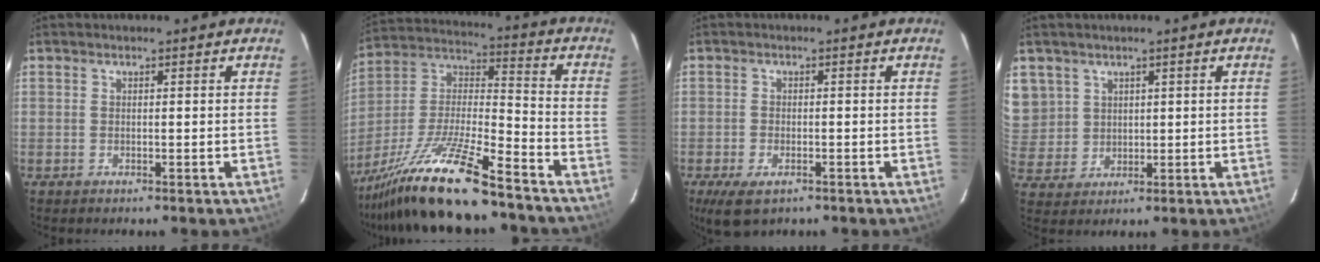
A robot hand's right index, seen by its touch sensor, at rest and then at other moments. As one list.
[{"total": 20.1, "force": [-15.5, 2.3, 12.6], "torque": [-0.251, -0.013, -0.280]}, {"total": 5.5, "force": [-3.2, 2.9, 3.4], "torque": [-0.079, -0.019, -0.055]}, {"total": 9.2, "force": [4.2, 7.9, 2.0], "torque": [-0.051, 0.016, 0.101]}]